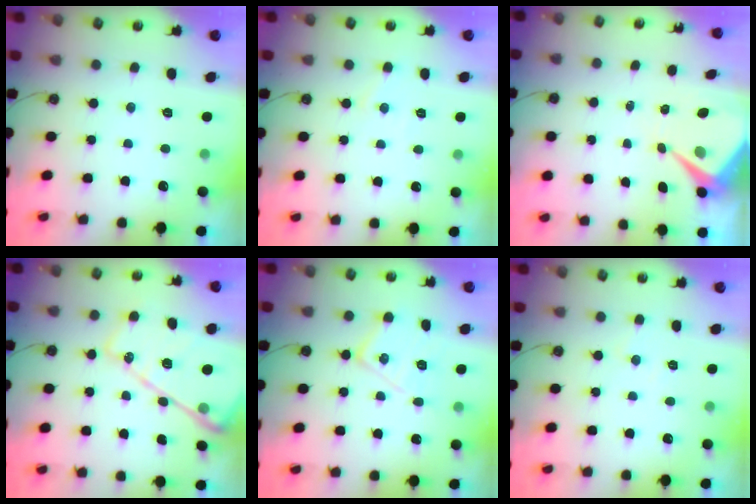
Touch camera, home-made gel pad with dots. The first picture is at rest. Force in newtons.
{"total": 4.9, "press": 4.8, "slide": 0.7}
{"total": 7.8, "press": 7.8, "slide": 0.8}
{"total": 18.5, "press": 18.4, "slide": 1.4}
{"total": 13.0, "press": 12.9, "slide": 0.6}
{"total": 5.8, "press": 5.7, "slide": 0.9}